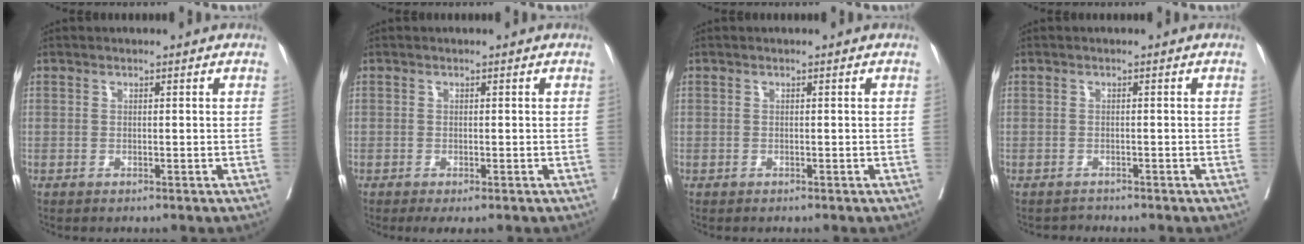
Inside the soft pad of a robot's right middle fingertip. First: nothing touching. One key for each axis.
{"total": 2.0, "fx": -1.3, "fy": 0.7, "fz": 1.4, "tx": -0.020, "ty": -0.007, "tz": -0.014}
{"total": 0.0}
{"total": 0.9, "fx": -0.8, "fy": 0.1, "fz": -0.5, "tx": 0.006, "ty": -0.006, "tz": -0.014}